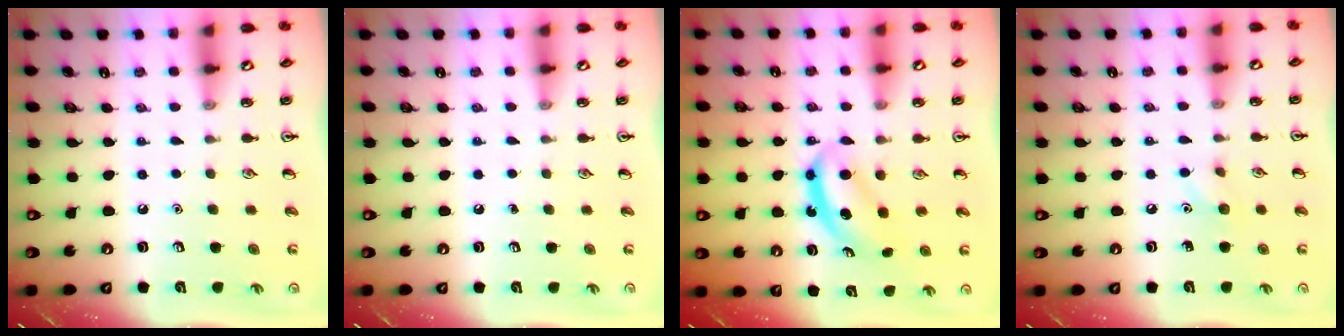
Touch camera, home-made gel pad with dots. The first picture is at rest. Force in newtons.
{"total": 0.0}
{"total": 5.9, "press": 5.8, "slide": 0.8}
{"total": 5.8, "press": 5.4, "slide": 1.9}